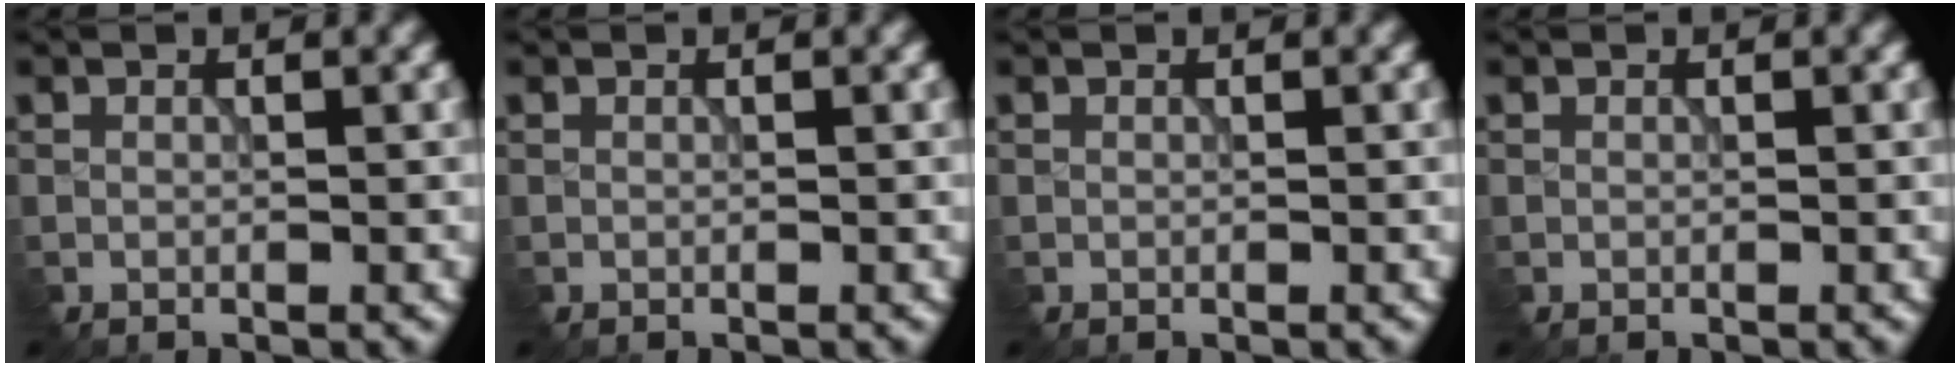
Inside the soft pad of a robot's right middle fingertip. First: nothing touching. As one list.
[{"total": 0.0}, {"total": 0.0}, {"total": 0.0}]